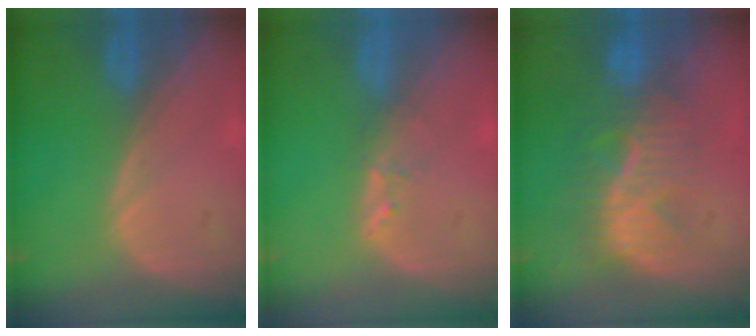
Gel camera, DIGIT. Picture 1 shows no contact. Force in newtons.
{"total": 1.6, "press": 1.5, "slide": 0.3}
{"total": 9.5, "press": 8.6, "slide": 4.1}